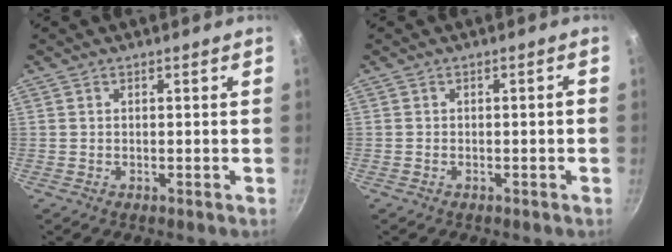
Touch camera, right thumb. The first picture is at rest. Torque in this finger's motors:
{"motor_torque": [0.50, -0.36, -0.09, -0.15, 0.04]}